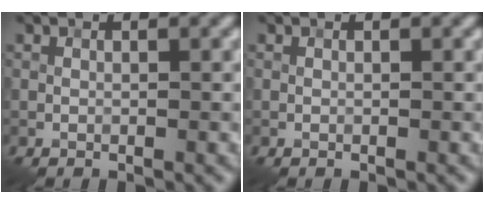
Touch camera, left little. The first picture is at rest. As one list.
[{"total": 0.0}]